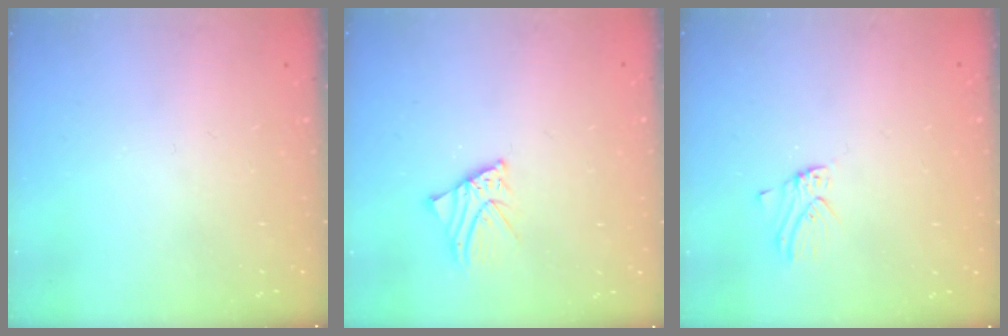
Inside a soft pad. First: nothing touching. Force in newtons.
{"total": 2.3, "press": 2.3, "slide": 0.3}
{"total": 1.4, "press": 1.4, "slide": 0.1}